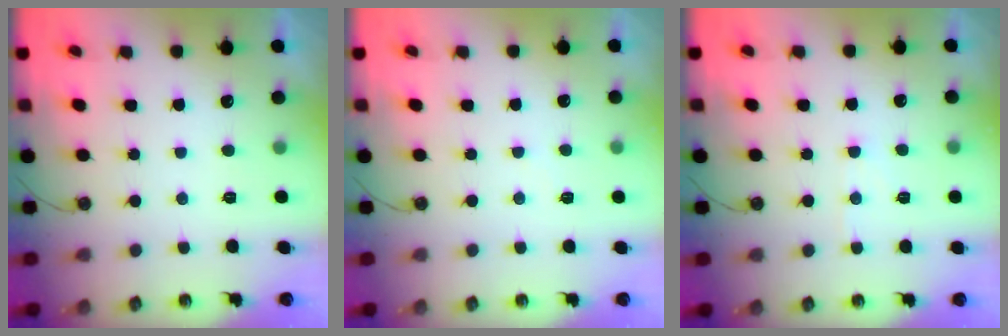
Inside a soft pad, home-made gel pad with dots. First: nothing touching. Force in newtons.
{"total": 2.9, "press": 2.9, "slide": 0.4}
{"total": 3.9, "press": 3.9, "slide": 0.6}